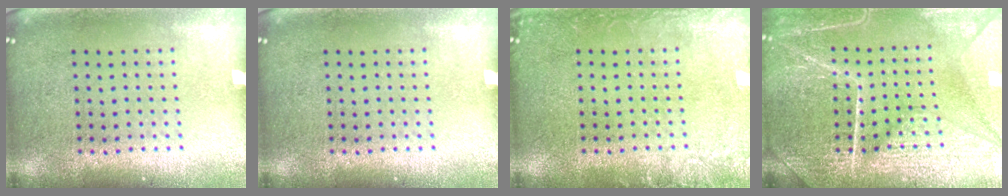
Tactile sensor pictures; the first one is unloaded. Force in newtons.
{"total": 0.0}
{"total": 2.2, "press": 2.1, "slide": 0.2}
{"total": 7.2, "press": 7.1, "slide": 0.9}